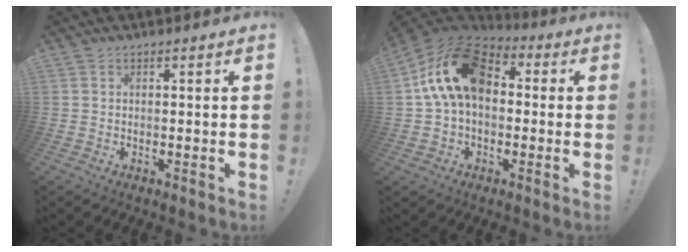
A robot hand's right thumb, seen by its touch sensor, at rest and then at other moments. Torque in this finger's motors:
{"motor_torque": [1.19, 1.19, 0.71, -0.43, 0.23]}